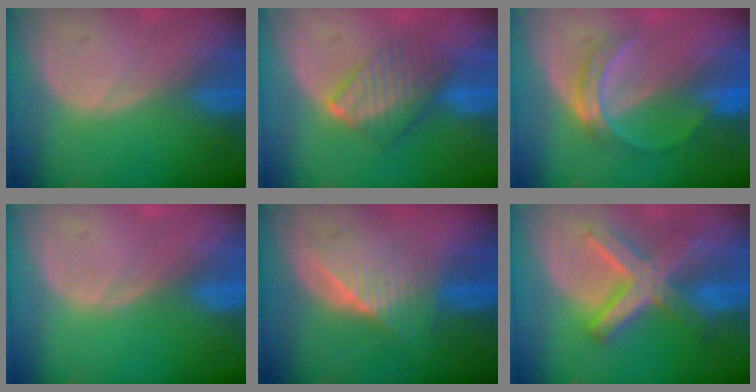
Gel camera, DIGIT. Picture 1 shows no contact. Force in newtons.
{"total": 6.4, "press": 6.4, "slide": 0.8}
{"total": 5.0, "press": 5.0, "slide": 0.8}
{"total": 0.0}
{"total": 6.3, "press": 6.0, "slide": 2.0}
{"total": 9.0, "press": 9.0, "slide": 0.6}